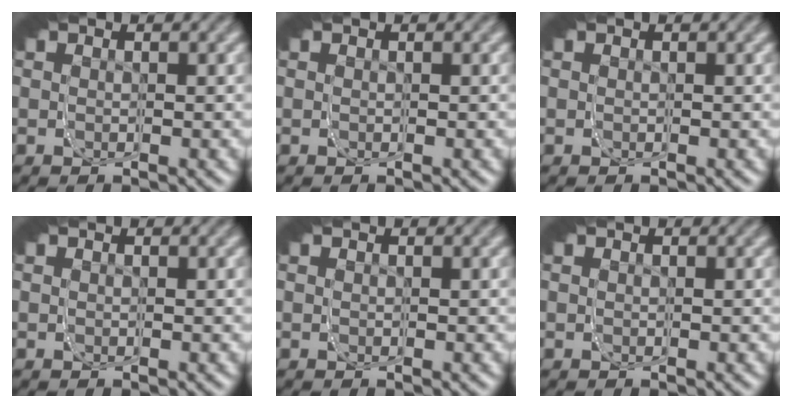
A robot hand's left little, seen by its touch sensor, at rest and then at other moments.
{"total": 0.0}
{"total": 0.0}
{"total": 0.0}
{"total": 0.0}
{"total": 0.0}